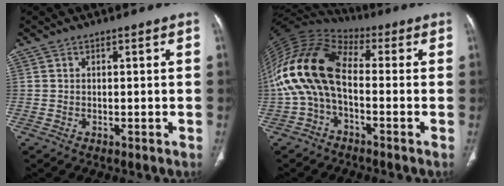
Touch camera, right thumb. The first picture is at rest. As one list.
[{"total": 15.6, "force": [-1.1, 8.7, 12.9], "torque": [-0.260, 0.046, -0.034]}]